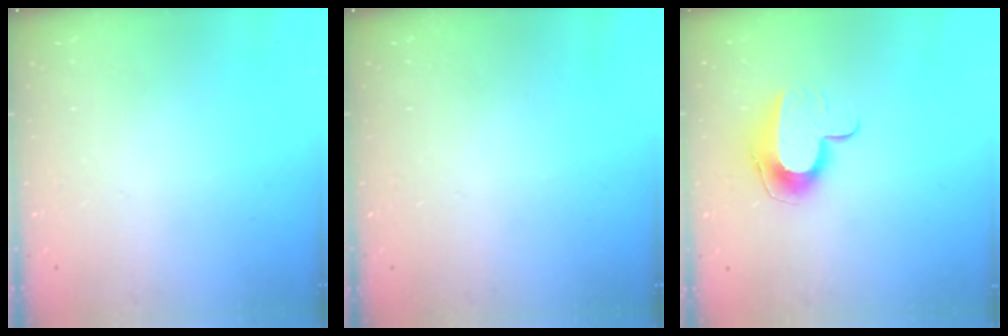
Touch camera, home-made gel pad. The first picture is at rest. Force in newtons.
{"total": 0.0}
{"total": 10.3, "press": 10.3, "slide": 0.4}